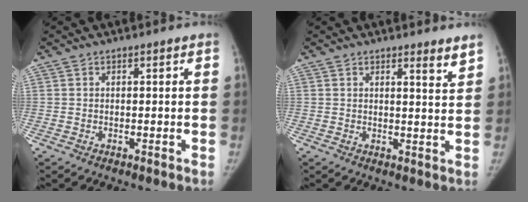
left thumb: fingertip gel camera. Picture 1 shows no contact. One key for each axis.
{"total": 3.2, "fx": 2.6, "fy": 0.3, "fz": 1.8, "tx": -0.022, "ty": -0.024, "tz": 0.032}